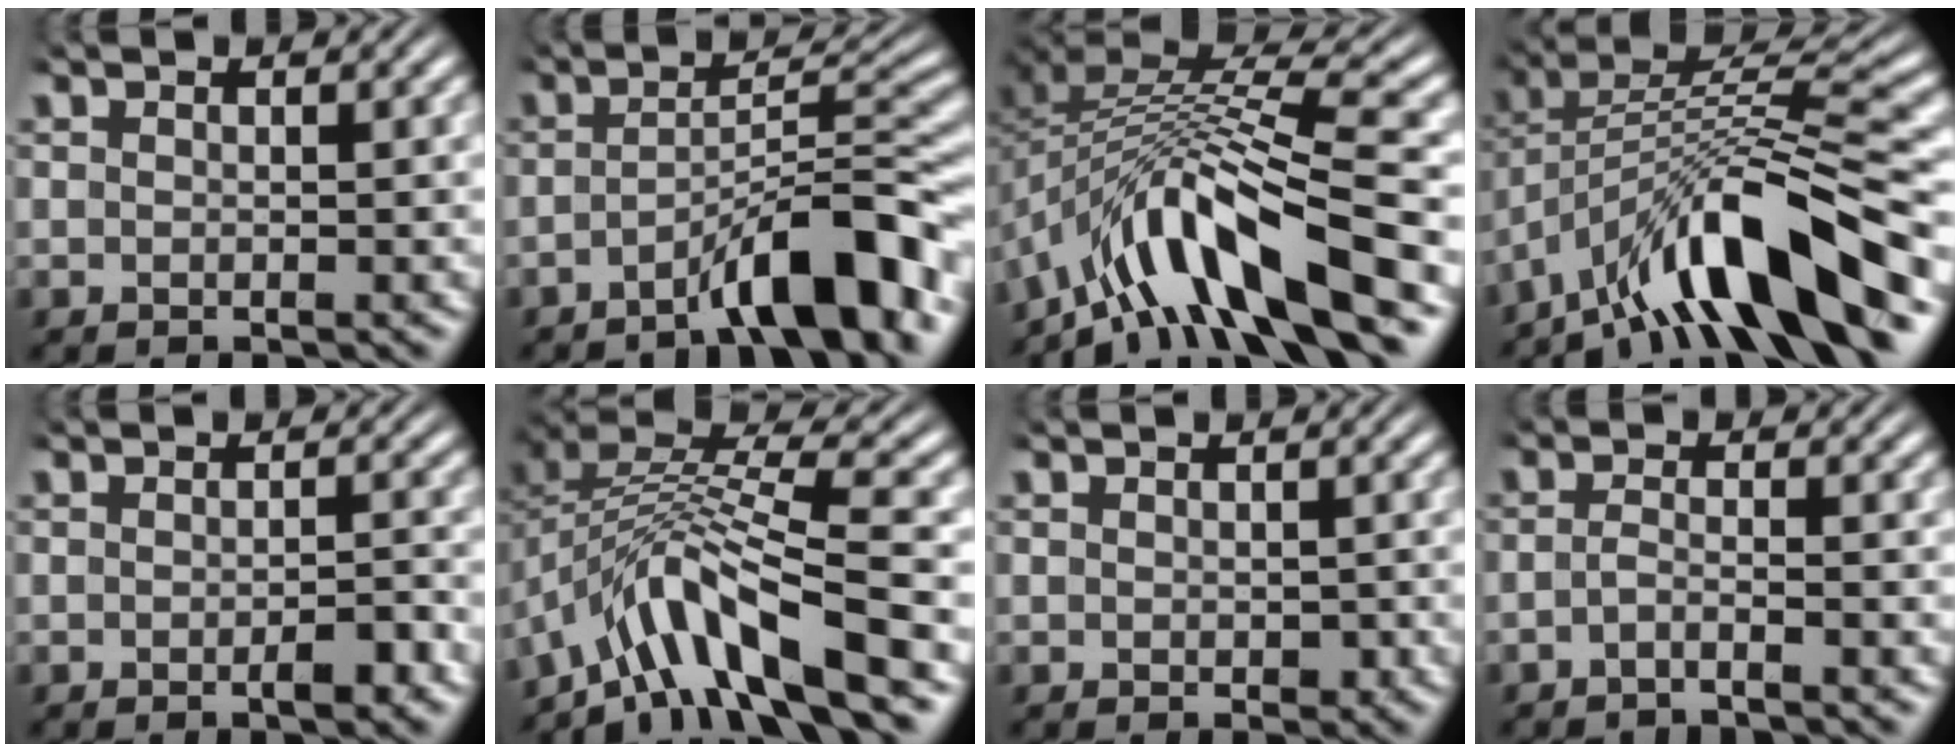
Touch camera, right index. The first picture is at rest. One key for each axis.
{"total": 6.5, "fx": -3.8, "fy": 0.9, "fz": 5.2, "tx": -0.084, "ty": -0.006, "tz": -0.053}
{"total": 8.8, "fx": -3.8, "fy": 3.5, "fz": 7.1, "tx": -0.135, "ty": -0.012, "tz": -0.050}
{"total": 8.5, "fx": -3.7, "fy": 3.1, "fz": 7.1, "tx": -0.123, "ty": -0.009, "tz": -0.050}
{"total": 1.5, "fx": -1.1, "fy": 0.2, "fz": 1.1, "tx": -0.015, "ty": 0.006, "tz": -0.023}
{"total": 7.3, "fx": -2.9, "fy": 3.3, "fz": 5.8, "tx": -0.127, "ty": -0.020, "tz": -0.039}
{"total": 0.6, "fx": -0.2, "fy": 0.4, "fz": 0.3, "tx": -0.007, "ty": -0.009, "tz": 0.002}
{"total": 2.0, "fx": -1.7, "fy": -0.2, "fz": 1.1, "tx": -0.032, "ty": -0.013, "tz": -0.027}